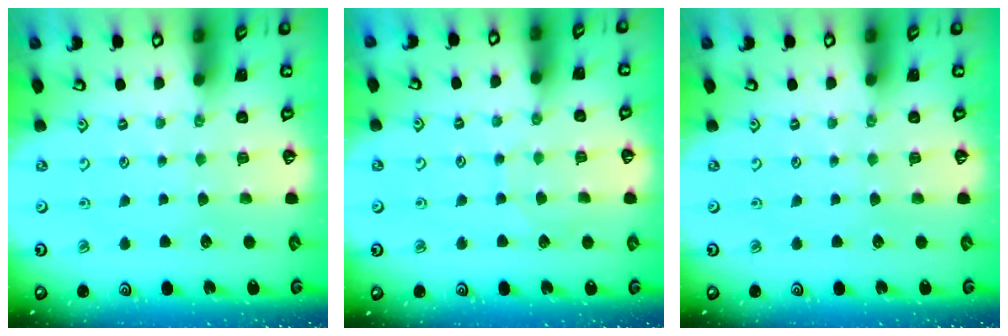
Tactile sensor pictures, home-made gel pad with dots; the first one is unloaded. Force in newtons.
{"total": 3.9, "press": 3.9, "slide": 0.3}
{"total": 0.0}